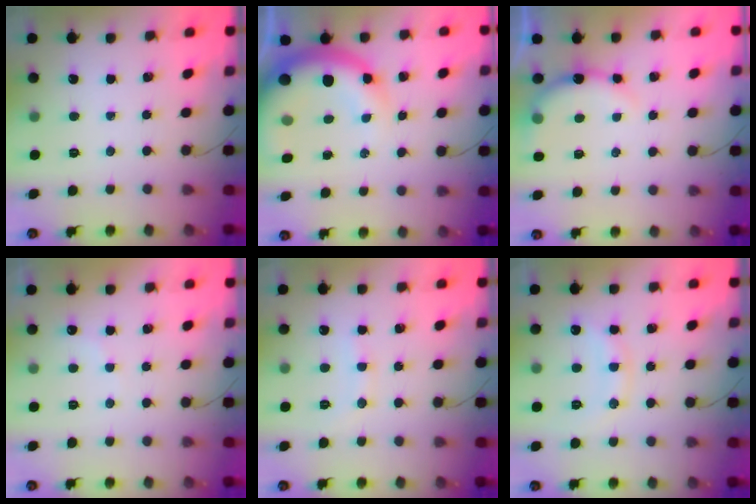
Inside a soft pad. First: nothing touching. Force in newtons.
{"total": 14.2, "press": 13.9, "slide": 3.0}
{"total": 6.0, "press": 6.0, "slide": 0.8}
{"total": 6.1, "press": 6.0, "slide": 1.4}
{"total": 5.9, "press": 5.7, "slide": 1.3}
{"total": 12.2, "press": 12.1, "slide": 0.7}